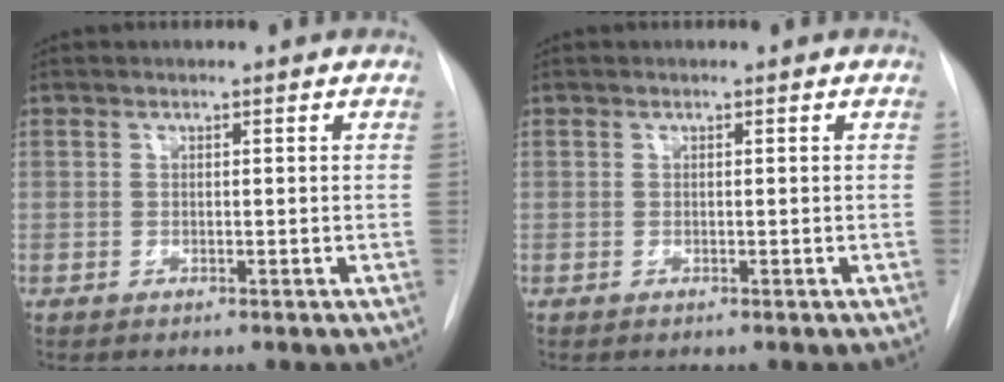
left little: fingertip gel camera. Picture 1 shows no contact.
{"total": 0.0}